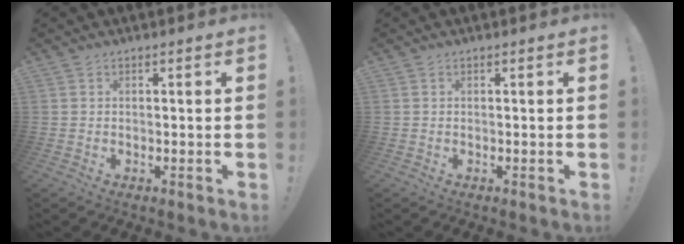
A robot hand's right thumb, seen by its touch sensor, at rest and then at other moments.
{"total": 0.0}